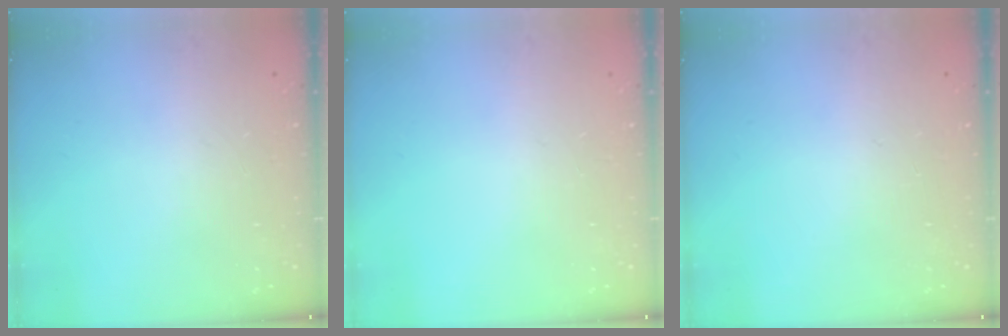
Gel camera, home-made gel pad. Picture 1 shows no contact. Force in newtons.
{"total": 0.0}
{"total": 0.0}